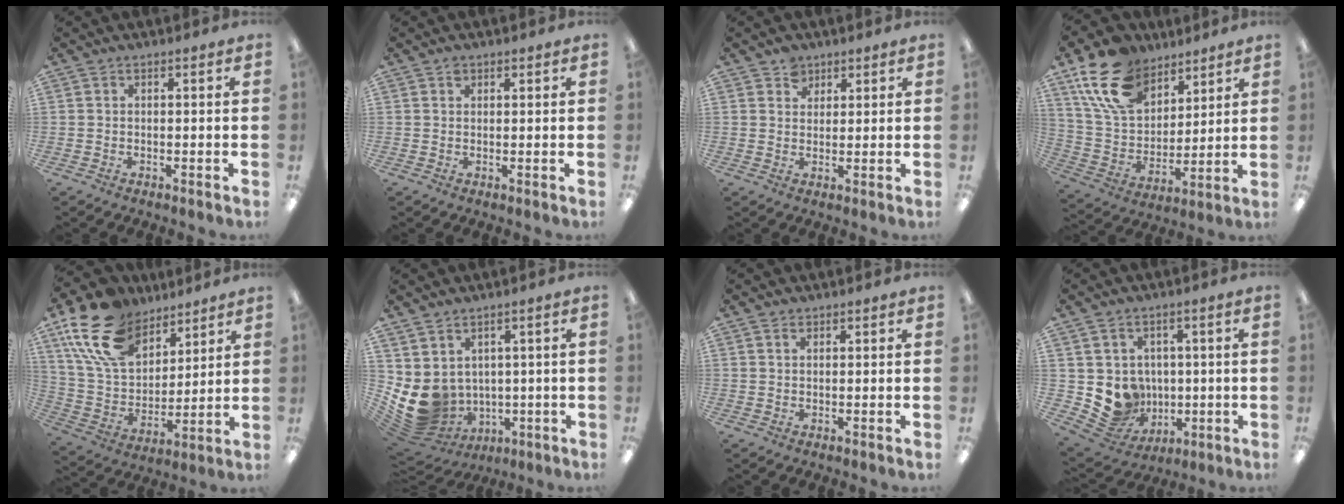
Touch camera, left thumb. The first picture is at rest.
{"total": 1.4, "force": [0.8, 1.0, 0.5], "torque": [-0.012, 0.002, 0.015]}
{"total": 3.7, "force": [2.5, 2.7, 0.4], "torque": [0.000, -0.005, 0.045]}
{"total": 18.2, "force": [11.5, 11.4, 8.4], "torque": [-0.173, -0.040, 0.221]}
{"total": 19.9, "force": [13.1, 11.6, 9.6], "torque": [-0.207, -0.057, 0.245]}
{"total": 9.4, "force": [0.8, 8.3, 4.2], "torque": [-0.112, -0.027, 0.027]}
{"total": 1.2, "force": [0.9, 0.7, 0.4], "torque": [-0.010, 0.001, 0.016]}
{"total": 8.9, "force": [0.6, 8.7, 1.8], "torque": [-0.048, -0.018, 0.023]}